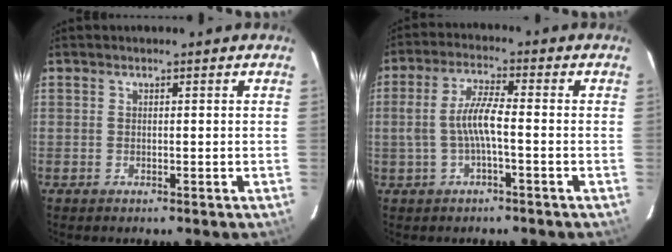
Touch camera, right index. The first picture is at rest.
{"total": 6.3, "force": [-1.3, 1.0, 6.1], "torque": [-0.126, 0.006, -0.021]}